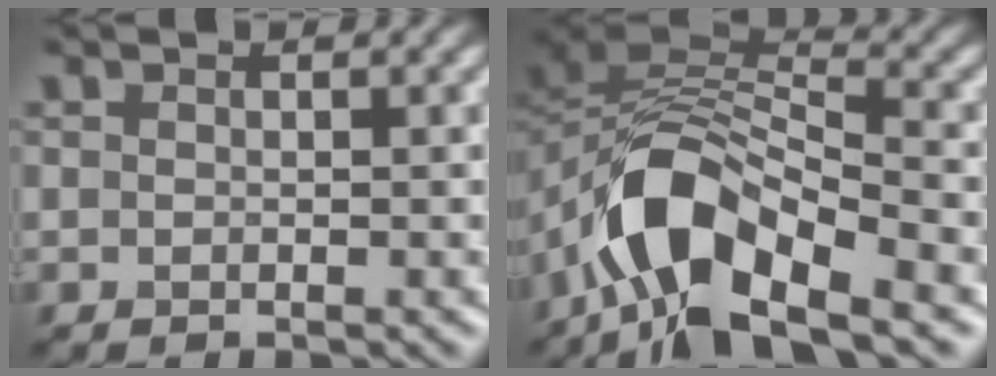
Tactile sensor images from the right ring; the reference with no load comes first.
{"total": 11.1, "force": [-5.9, 5.3, 7.7], "torque": [-0.129, 0.008, -0.113]}